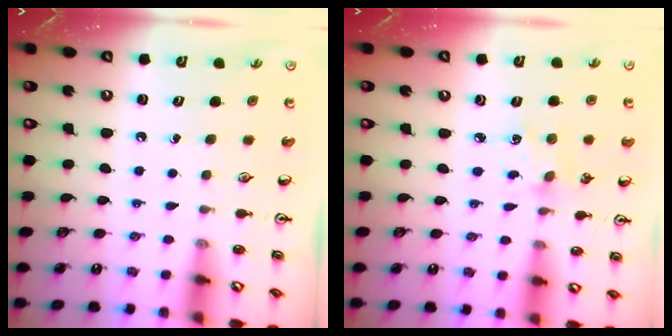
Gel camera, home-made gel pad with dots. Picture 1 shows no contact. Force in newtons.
{"total": 1.8, "press": 1.8, "slide": 0.3}